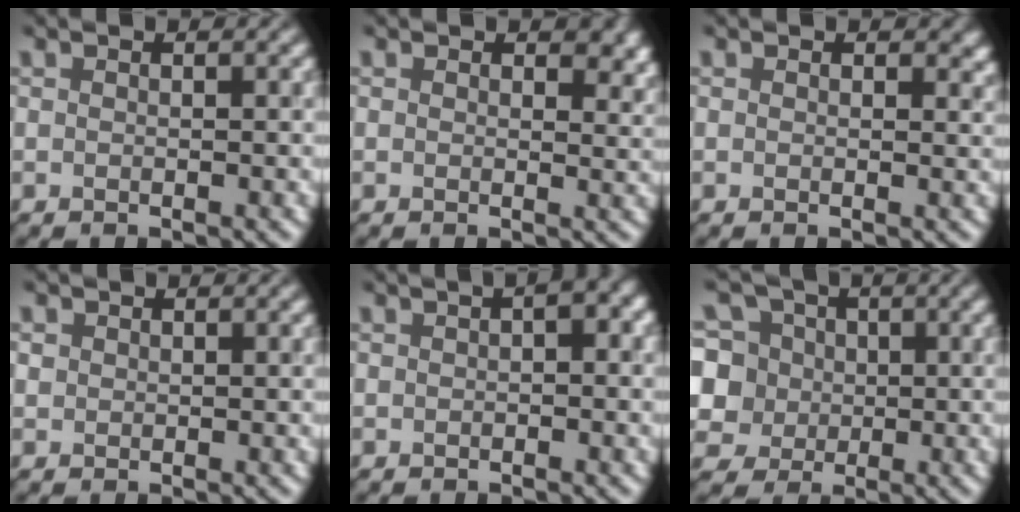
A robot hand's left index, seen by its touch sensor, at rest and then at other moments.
{"total": 2.4, "force": [1.2, 1.5, 1.5], "torque": [-0.018, -0.008, 0.014]}
{"total": 1.1, "force": [0.5, 0.8, 0.6], "torque": [-0.002, -0.005, 0.005]}
{"total": 0.8, "force": [0.2, 0.8, 0.1], "torque": [0.001, 0.000, 0.004]}
{"total": 2.0, "force": [0.3, 0.9, 1.8], "torque": [-0.020, 0.006, 0.003]}
{"total": 9.1, "force": [1.7, 8.1, 3.7], "torque": [-0.091, 0.033, 0.014]}